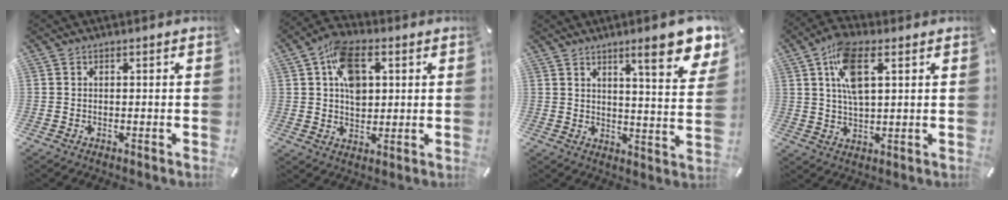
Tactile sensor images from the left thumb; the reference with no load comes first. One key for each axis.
{"total": 10.9, "fx": 2.9, "fy": 7.7, "fz": 7.1, "tx": -0.120, "ty": 0.008, "tz": 0.054}
{"total": 13.1, "fx": 8.4, "fy": 2.9, "fz": 9.7, "tx": -0.139, "ty": -0.048, "tz": 0.133}
{"total": 10.2, "fx": 4.0, "fy": 4.6, "fz": 8.3, "tx": -0.159, "ty": 0.000, "tz": 0.069}